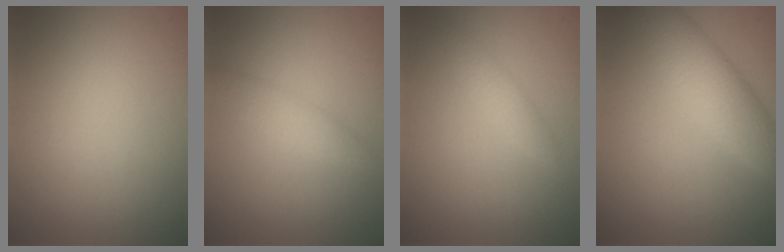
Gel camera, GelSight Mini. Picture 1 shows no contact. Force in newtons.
{"total": 1.8, "press": 1.8, "slide": 0.0}
{"total": 1.5, "press": 1.5, "slide": 0.0}
{"total": 4.2, "press": 4.2, "slide": 0.1}